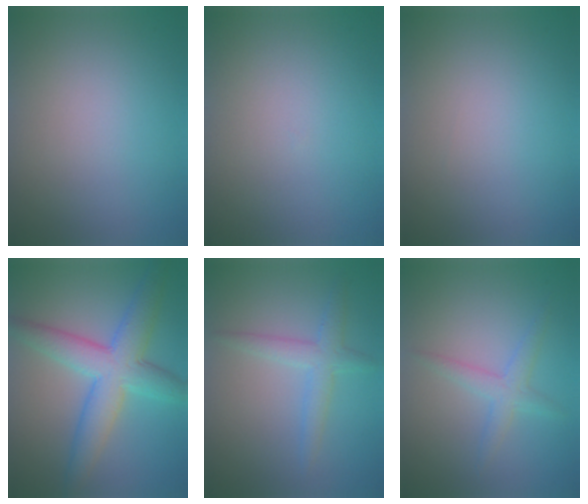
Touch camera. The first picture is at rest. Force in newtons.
{"total": 0.0}
{"total": 0.0}
{"total": 6.6, "press": 6.6, "slide": 0.1}
{"total": 2.5, "press": 2.5, "slide": 0.1}
{"total": 2.0, "press": 2.0, "slide": 0.1}